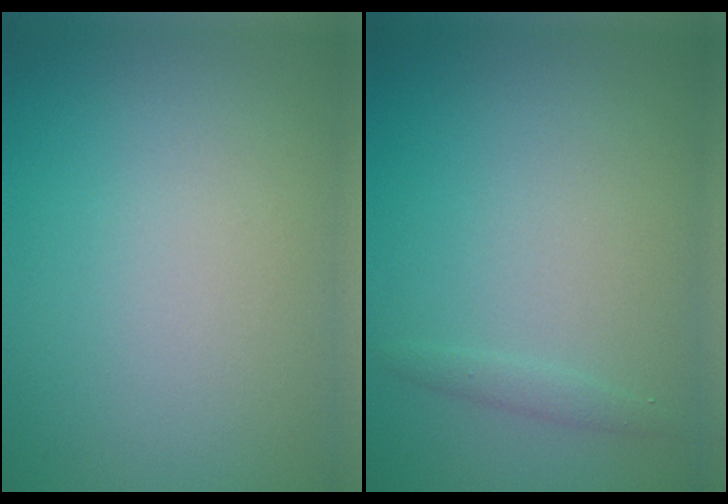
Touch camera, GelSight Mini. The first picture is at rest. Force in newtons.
{"total": 0.8, "press": 0.8, "slide": 0.0}